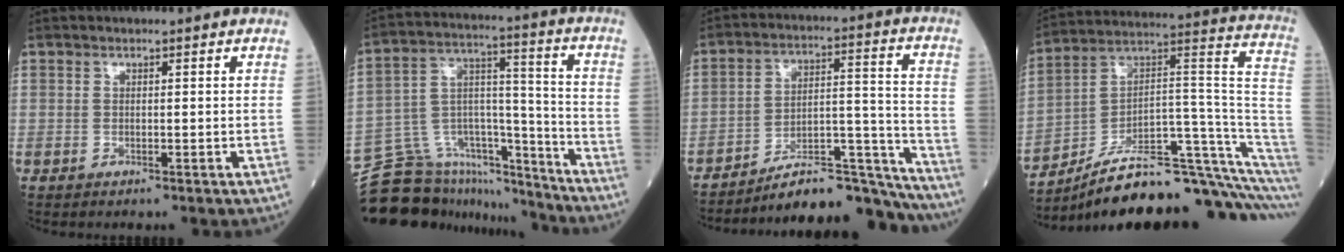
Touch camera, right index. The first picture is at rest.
{"total": 16.9, "force": [-15.4, 6.3, 2.9], "torque": [-0.061, 0.078, -0.246]}
{"total": 17.1, "force": [-16.5, 1.4, 4.2], "torque": [-0.052, 0.051, -0.253]}
{"total": 21.5, "force": [-15.2, 2.5, 15.0], "torque": [-0.141, 0.066, -0.234]}